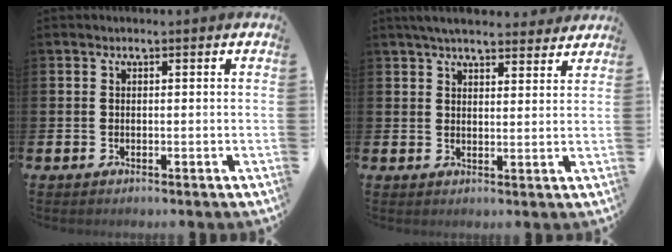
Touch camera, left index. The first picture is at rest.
{"total": 5.0, "force": [4.7, 1.0, 1.3], "torque": [-0.036, -0.014, 0.086]}